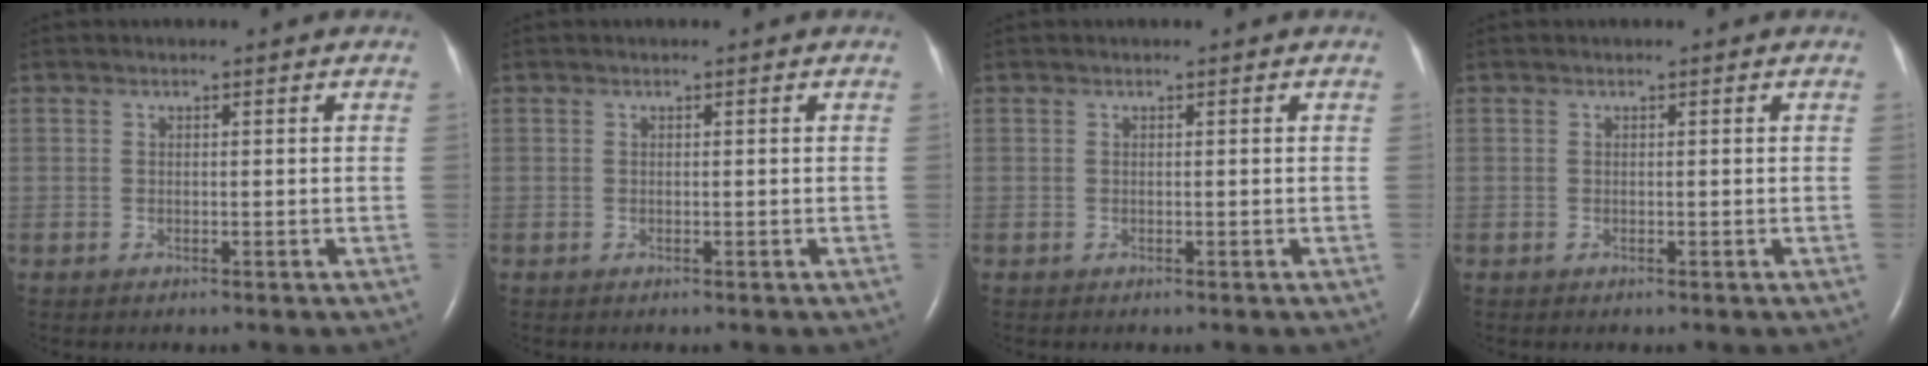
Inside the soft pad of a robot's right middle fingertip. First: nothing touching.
{"total": 0.0}
{"total": 0.0}
{"total": 0.0}